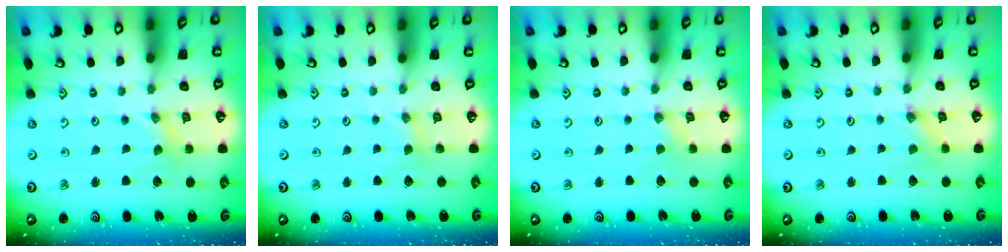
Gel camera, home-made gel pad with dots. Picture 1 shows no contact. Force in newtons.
{"total": 1.3, "press": 1.2, "slide": 0.3}
{"total": 1.2, "press": 1.1, "slide": 0.3}
{"total": 0.0}